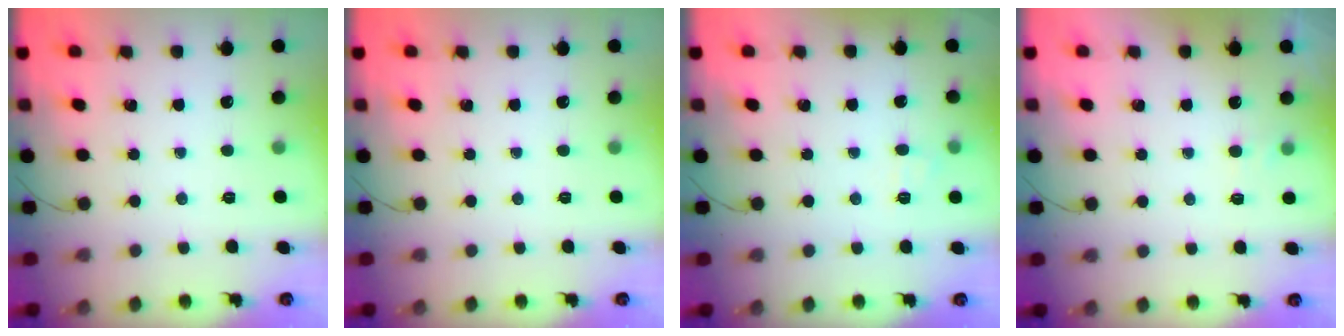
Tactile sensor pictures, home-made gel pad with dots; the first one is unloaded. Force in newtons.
{"total": 0.0}
{"total": 5.7, "press": 5.4, "slide": 1.6}
{"total": 3.7, "press": 3.5, "slide": 1.1}